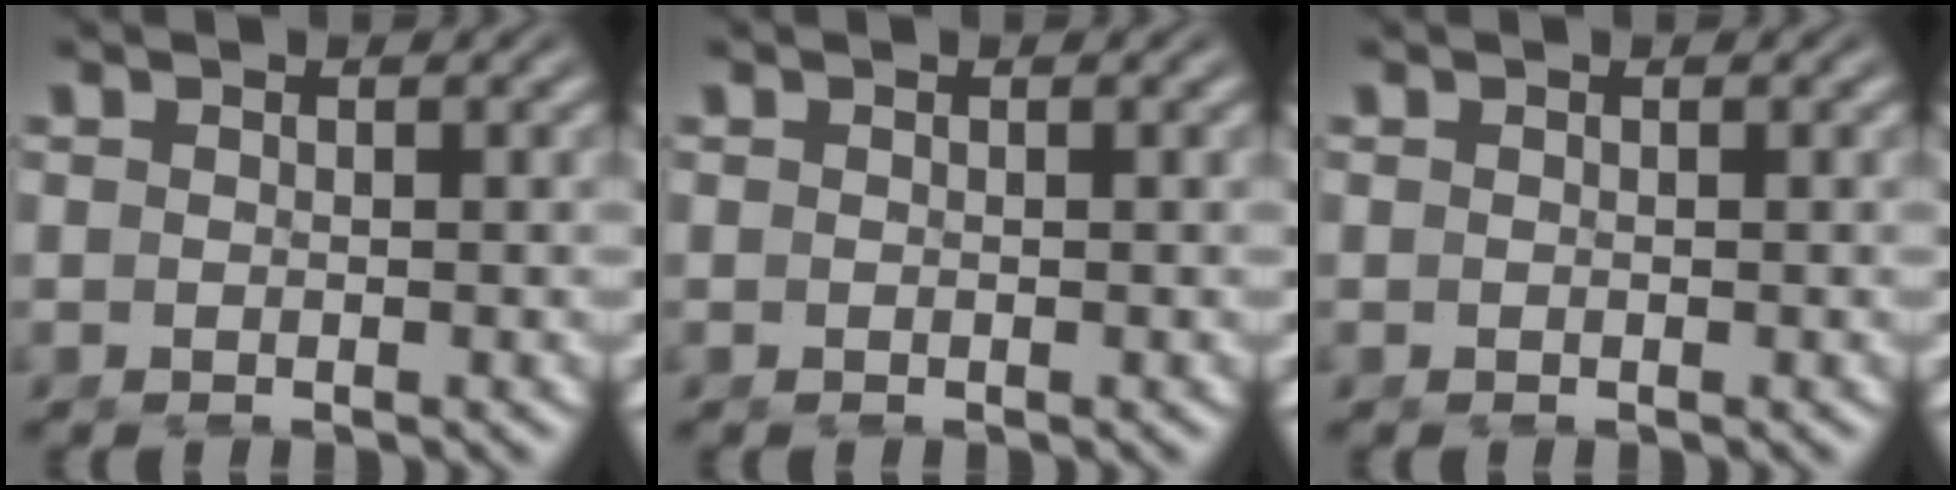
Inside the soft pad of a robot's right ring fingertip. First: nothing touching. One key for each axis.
{"total": 0.0}
{"total": 0.0}